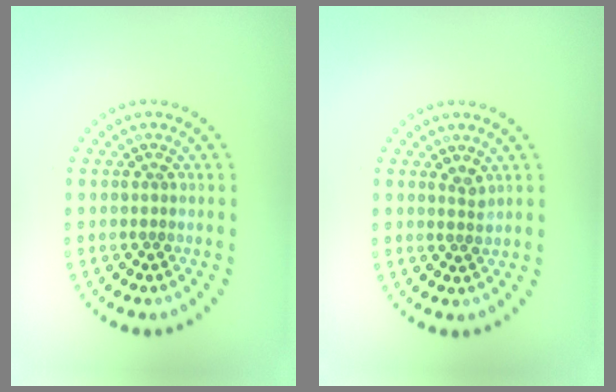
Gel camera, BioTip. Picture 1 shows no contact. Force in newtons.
{"total": 1.1, "press": 0.8, "slide": 0.8}